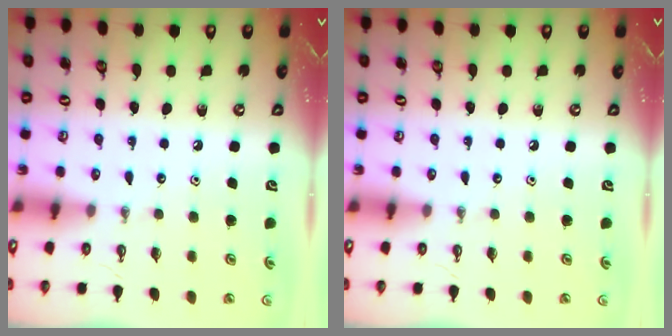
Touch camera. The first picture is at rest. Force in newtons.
{"total": 0.0}